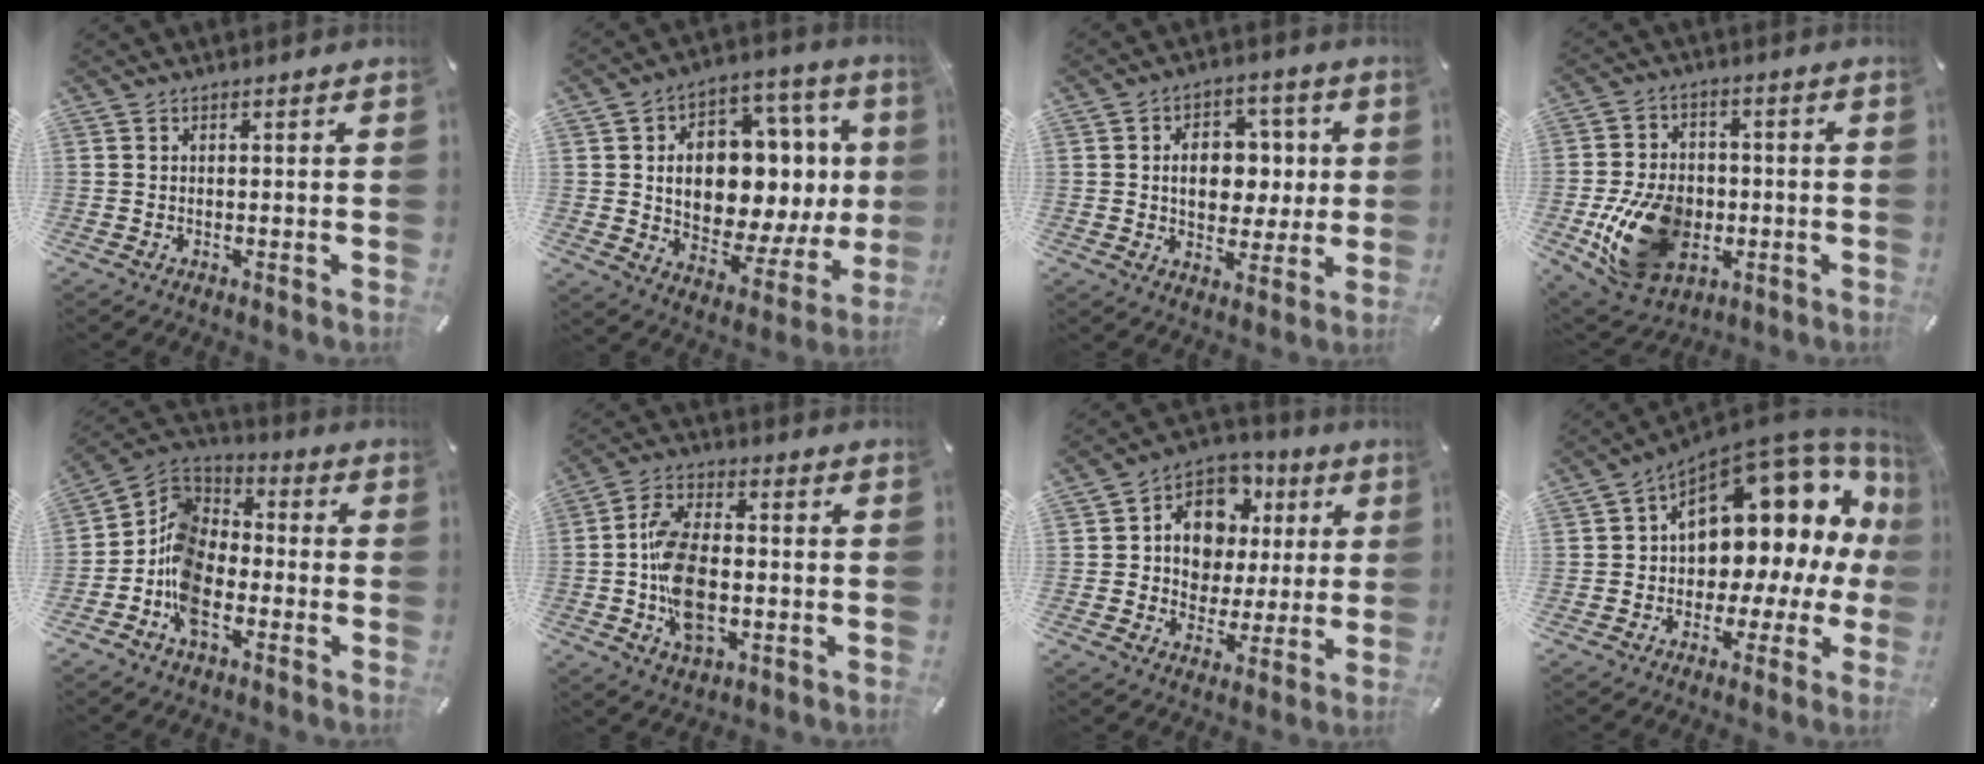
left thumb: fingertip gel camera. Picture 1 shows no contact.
{"total": 17.0, "force": [2.2, 11.3, 12.6], "torque": [-0.190, -0.034, 0.035]}
{"total": 10.9, "force": [0.9, 8.5, 6.8], "torque": [-0.086, 0.003, 0.015]}
{"total": 16.9, "force": [-3.9, 12.5, 10.6], "torque": [-0.217, 0.006, -0.067]}
{"total": 12.2, "force": [-6.2, 8.0, 6.8], "torque": [-0.152, 0.024, -0.122]}
{"total": 12.1, "force": [-2.1, 7.2, 9.5], "torque": [-0.193, 0.005, -0.035]}
{"total": 11.2, "force": [2.6, 10.1, 4.1], "torque": [-0.072, -0.014, 0.054]}
{"total": 15.0, "force": [7.2, 9.5, 9.2], "torque": [-0.117, -0.081, 0.117]}